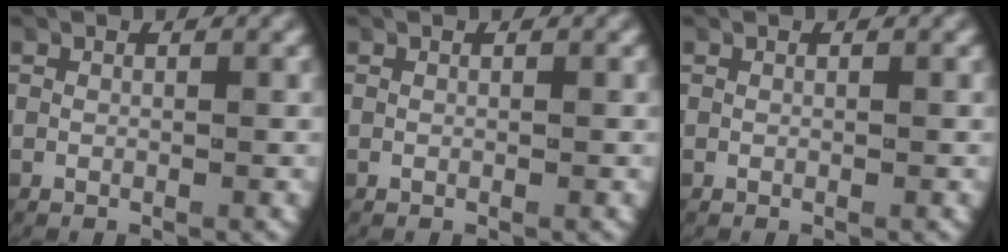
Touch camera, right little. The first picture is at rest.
{"total": 0.0}
{"total": 0.0}